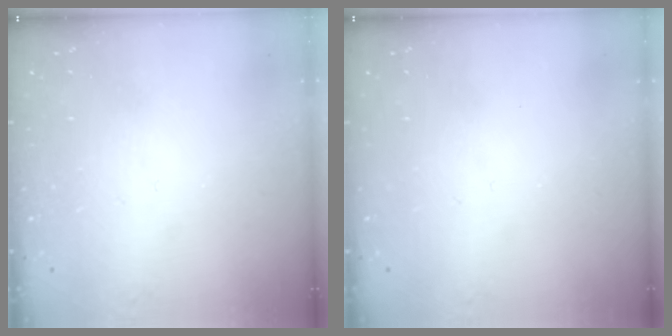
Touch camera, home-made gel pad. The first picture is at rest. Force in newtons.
{"total": 0.0}